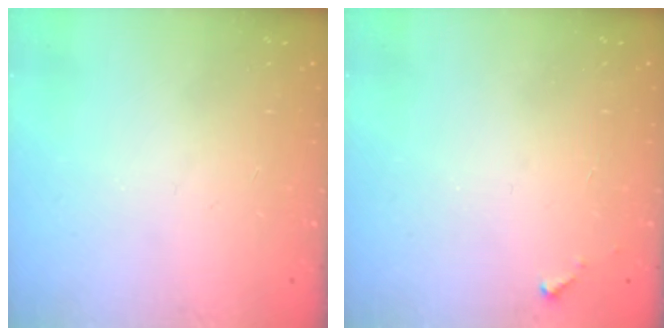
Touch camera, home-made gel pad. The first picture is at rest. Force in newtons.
{"total": 2.8, "press": 2.8, "slide": 0.1}